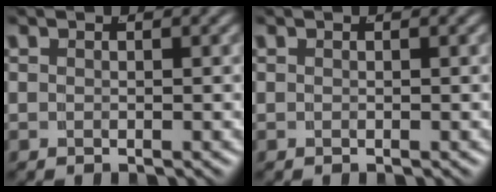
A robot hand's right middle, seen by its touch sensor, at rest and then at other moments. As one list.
[{"total": 0.0}]